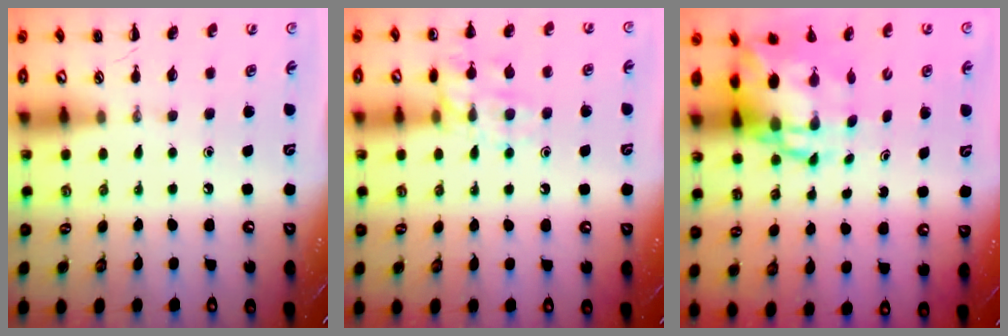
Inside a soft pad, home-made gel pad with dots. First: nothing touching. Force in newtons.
{"total": 13.3, "press": 13.2, "slide": 0.9}
{"total": 8.9, "press": 8.6, "slide": 2.3}